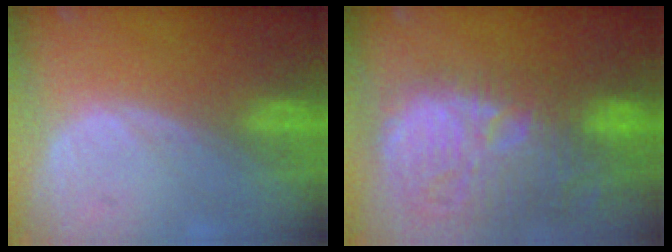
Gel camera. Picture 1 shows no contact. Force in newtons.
{"total": 15.0, "press": 13.1, "slide": 7.2}